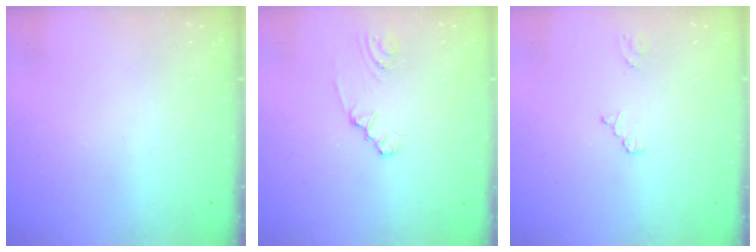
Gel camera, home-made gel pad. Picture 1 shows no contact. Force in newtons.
{"total": 1.8, "press": 1.8, "slide": 0.2}
{"total": 2.5, "press": 2.5, "slide": 0.3}